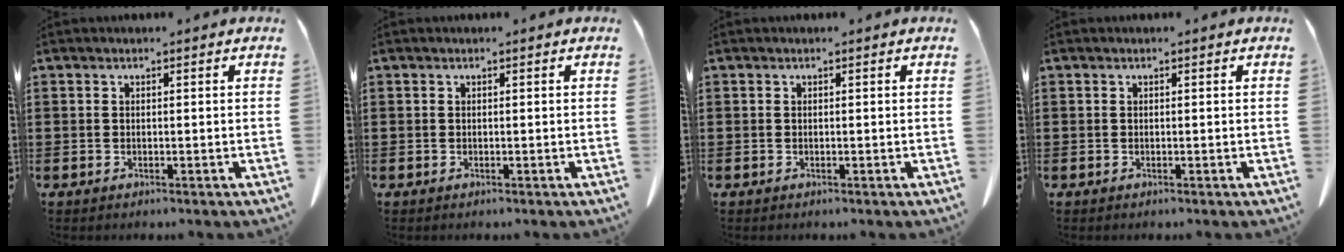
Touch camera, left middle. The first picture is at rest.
{"total": 0.0}
{"total": 0.0}
{"total": 0.0}